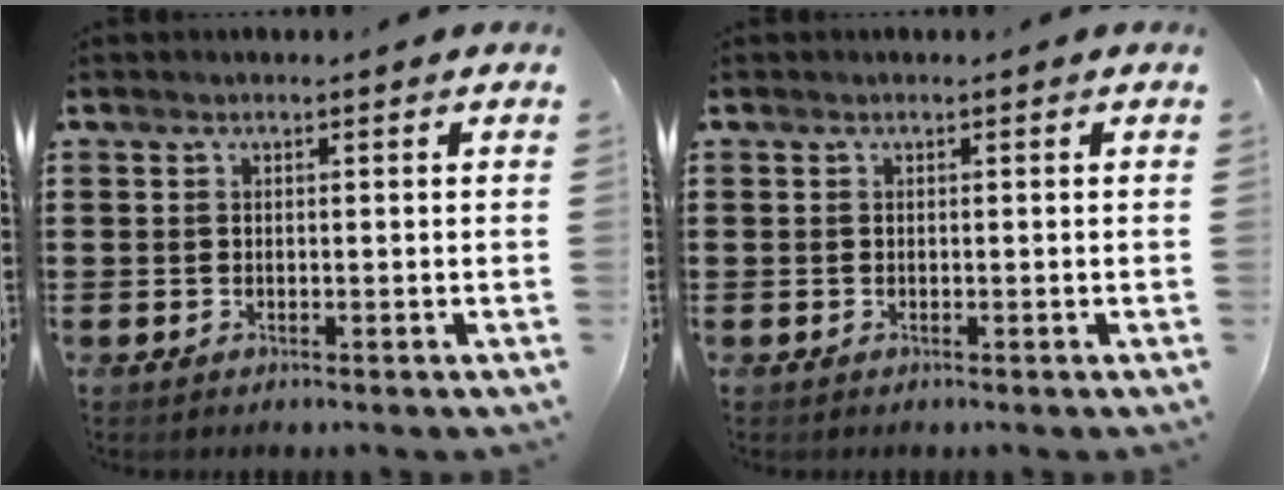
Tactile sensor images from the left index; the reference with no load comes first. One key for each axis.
{"total": 0.0}